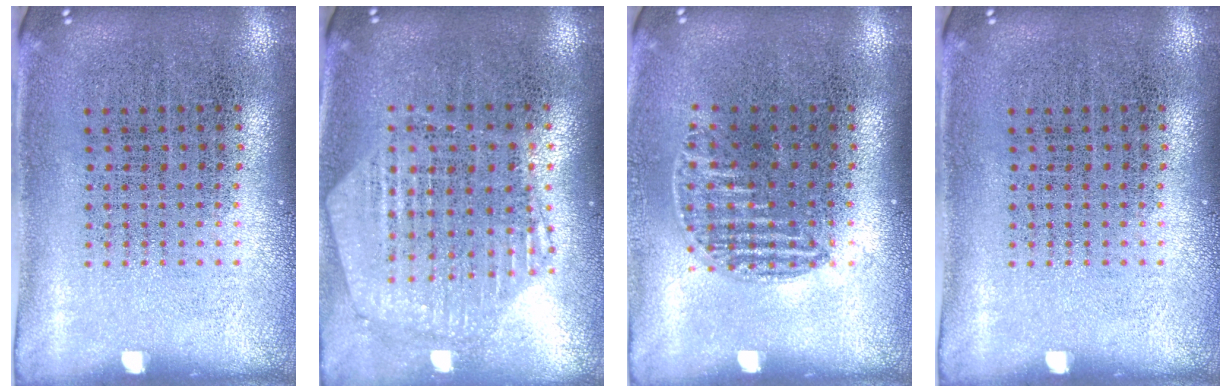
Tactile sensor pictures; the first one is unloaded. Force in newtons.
{"total": 1.1, "press": 1.1, "slide": 0.2}
{"total": 1.0, "press": 0.8, "slide": 0.6}
{"total": 0.0}